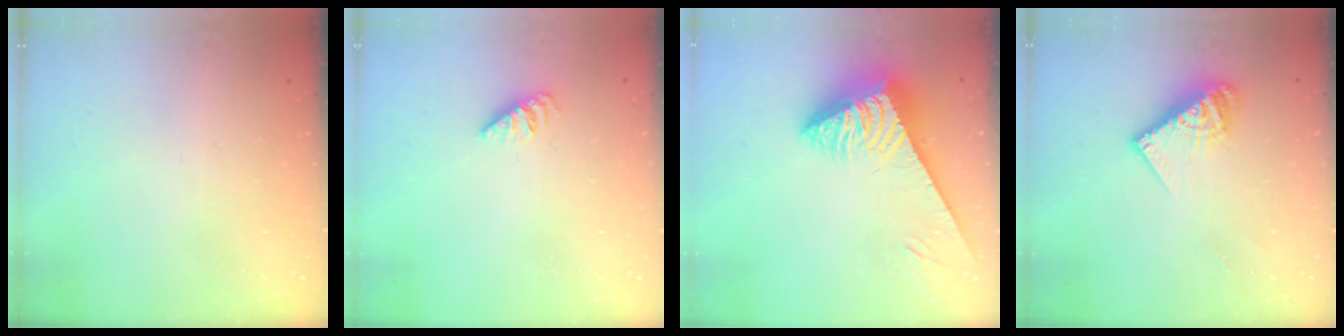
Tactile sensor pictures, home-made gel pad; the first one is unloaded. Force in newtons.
{"total": 0.6, "press": 0.5, "slide": 0.2}
{"total": 6.5, "press": 6.4, "slide": 1.0}
{"total": 10.8, "press": 10.8, "slide": 1.2}